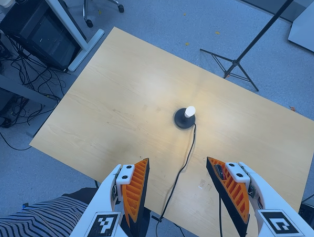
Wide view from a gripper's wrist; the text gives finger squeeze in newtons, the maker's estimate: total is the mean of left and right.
{"total": 0.0}